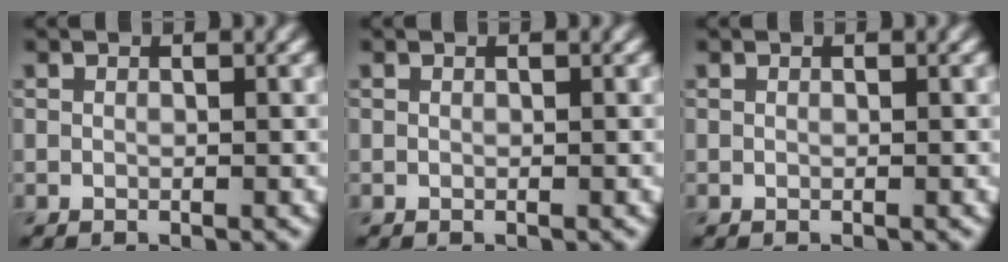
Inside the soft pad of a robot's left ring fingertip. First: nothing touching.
{"total": 0.0}
{"total": 0.0}